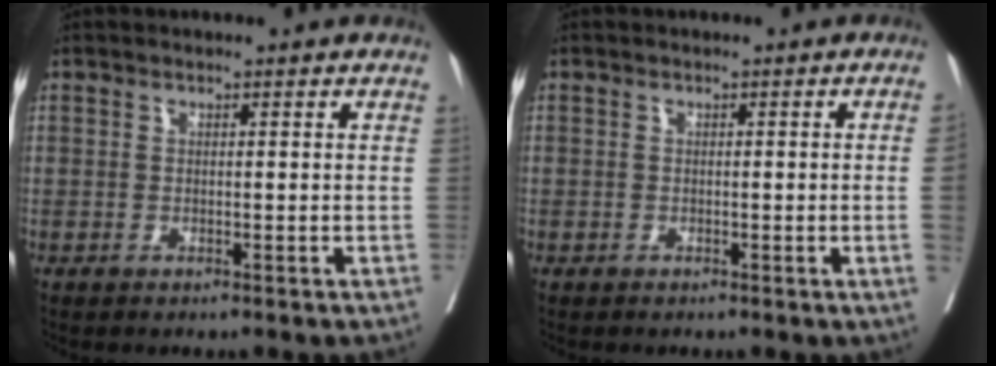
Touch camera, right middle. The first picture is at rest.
{"total": 1.4, "force": [-0.2, -0.4, 1.3], "torque": [-0.015, -0.002, -0.002]}